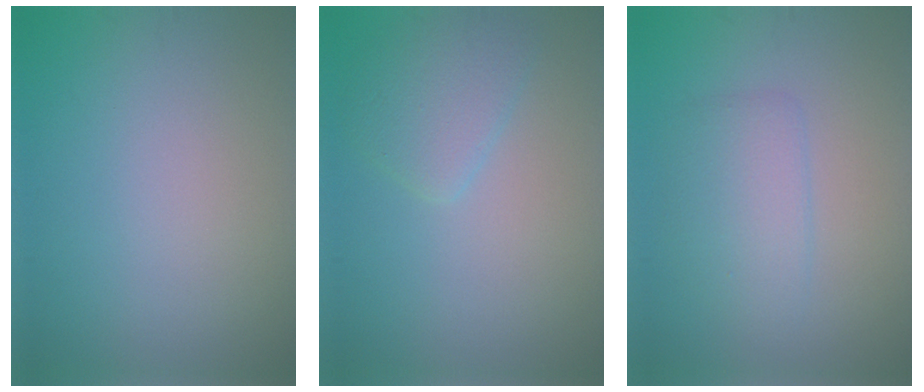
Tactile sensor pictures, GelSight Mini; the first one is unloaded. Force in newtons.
{"total": 2.6, "press": 2.6, "slide": 0.2}
{"total": 3.0, "press": 3.0, "slide": 0.1}